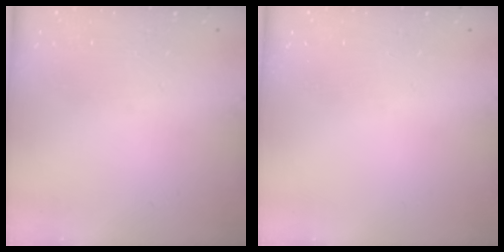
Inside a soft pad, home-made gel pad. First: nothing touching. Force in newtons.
{"total": 0.0}